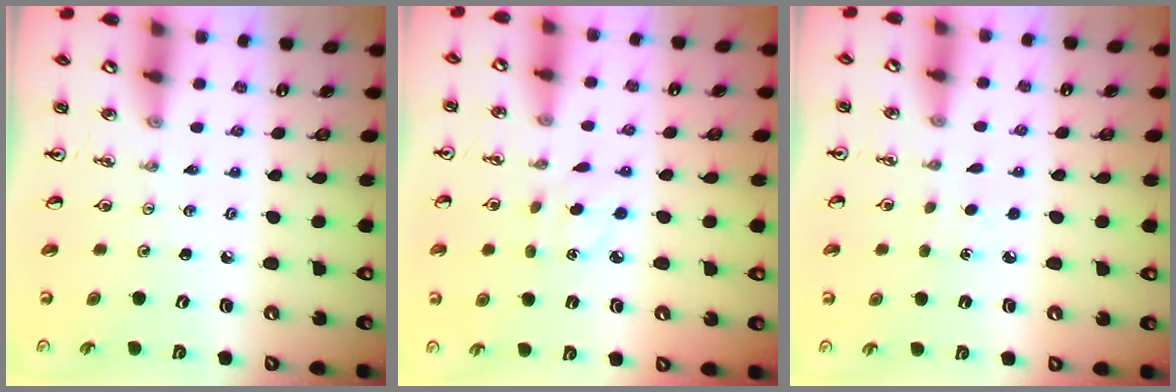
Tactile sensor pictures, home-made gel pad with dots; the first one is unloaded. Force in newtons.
{"total": 3.2, "press": 3.2, "slide": 0.6}
{"total": 3.1, "press": 3.1, "slide": 0.3}